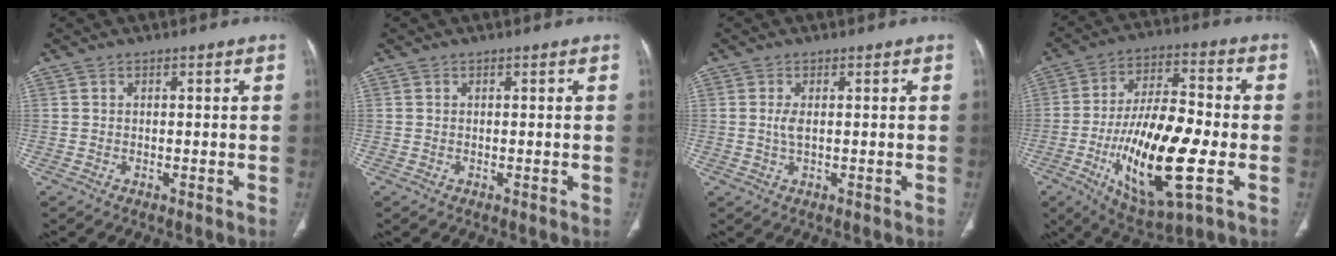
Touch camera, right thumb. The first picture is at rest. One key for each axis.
{"total": 0.0}
{"total": 1.9, "fx": 0.2, "fy": 0.6, "fz": 1.8, "tx": -0.045, "ty": -0.002, "tz": 0.006}
{"total": 21.9, "fx": -5.3, "fy": 7.5, "fz": 19.9, "tx": -0.356, "ty": 0.010, "tz": -0.081}